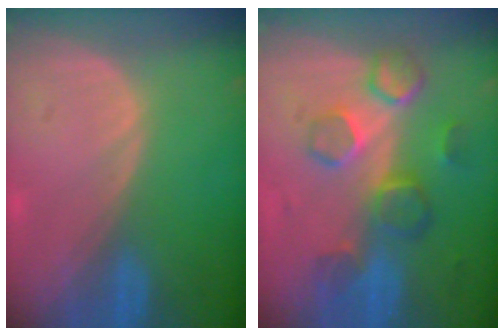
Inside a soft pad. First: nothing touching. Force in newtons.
{"total": 8.4, "press": 7.7, "slide": 3.5}